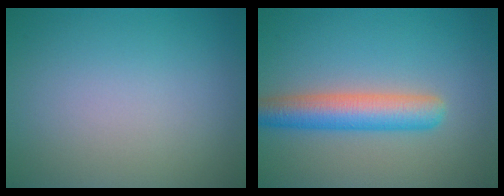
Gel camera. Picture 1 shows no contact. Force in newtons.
{"total": 5.1, "press": 5.1, "slide": 0.2}